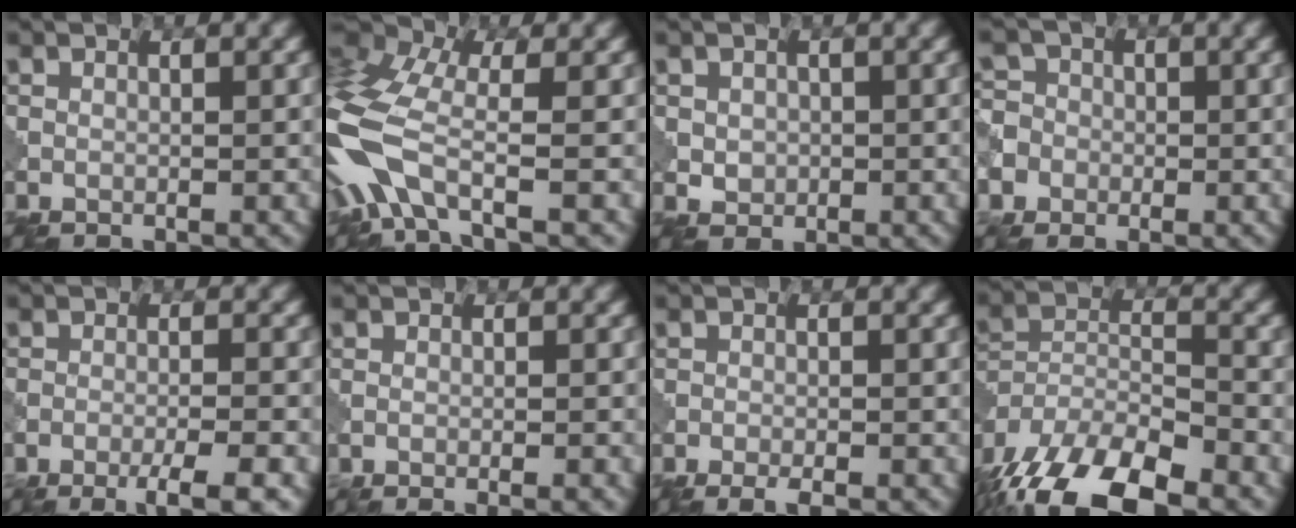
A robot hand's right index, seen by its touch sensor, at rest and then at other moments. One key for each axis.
{"total": 8.2, "fx": -2.8, "fy": 3.9, "fz": 6.7, "tx": -0.176, "ty": -0.009, "tz": -0.060}
{"total": 1.5, "fx": 0.0, "fy": 1.5, "fz": 0.2, "tx": -0.013, "ty": -0.002, "tz": 0.010}
{"total": 5.8, "fx": -2.8, "fy": 5.1, "fz": 0.6, "tx": -0.038, "ty": -0.009, "tz": -0.065}
{"total": 3.8, "fx": -2.9, "fy": 0.2, "fz": 2.4, "tx": -0.035, "ty": -0.003, "tz": -0.048}
{"total": 3.4, "fx": -1.3, "fy": 1.5, "fz": 2.8, "tx": -0.014, "ty": 0.000, "tz": -0.020}
{"total": 2.1, "fx": -1.7, "fy": 0.3, "fz": 1.1, "tx": -0.013, "ty": -0.001, "tz": -0.025}
{"total": 13.1, "fx": -10.5, "fy": 4.2, "fz": 6.6, "tx": -0.153, "ty": -0.024, "tz": -0.173}